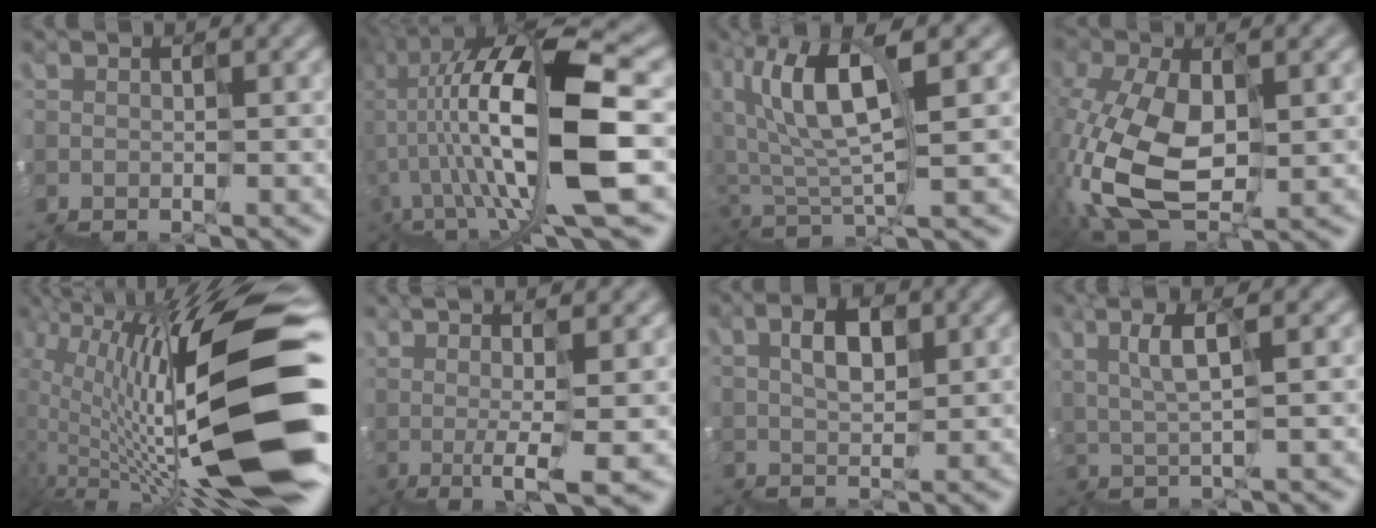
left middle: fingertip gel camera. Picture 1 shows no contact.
{"total": 13.2, "force": [2.2, 4.0, 12.4], "torque": [-0.229, 0.015, 0.064]}
{"total": 6.3, "force": [2.2, 1.8, 5.6], "torque": [-0.098, 0.018, 0.038]}
{"total": 6.7, "force": [-0.3, 4.4, 5.1], "torque": [-0.133, 0.000, 0.000]}
{"total": 14.8, "force": [2.3, 3.6, 14.2], "torque": [-0.230, 0.025, 0.047]}
{"total": 4.9, "force": [0.5, 0.9, 4.8], "torque": [-0.044, 0.008, 0.019]}
{"total": 2.7, "force": [2.3, 1.1, 1.1], "torque": [-0.006, 0.015, 0.045]}
{"total": 2.9, "force": [2.1, 0.2, 2.0], "torque": [-0.030, 0.011, 0.046]}